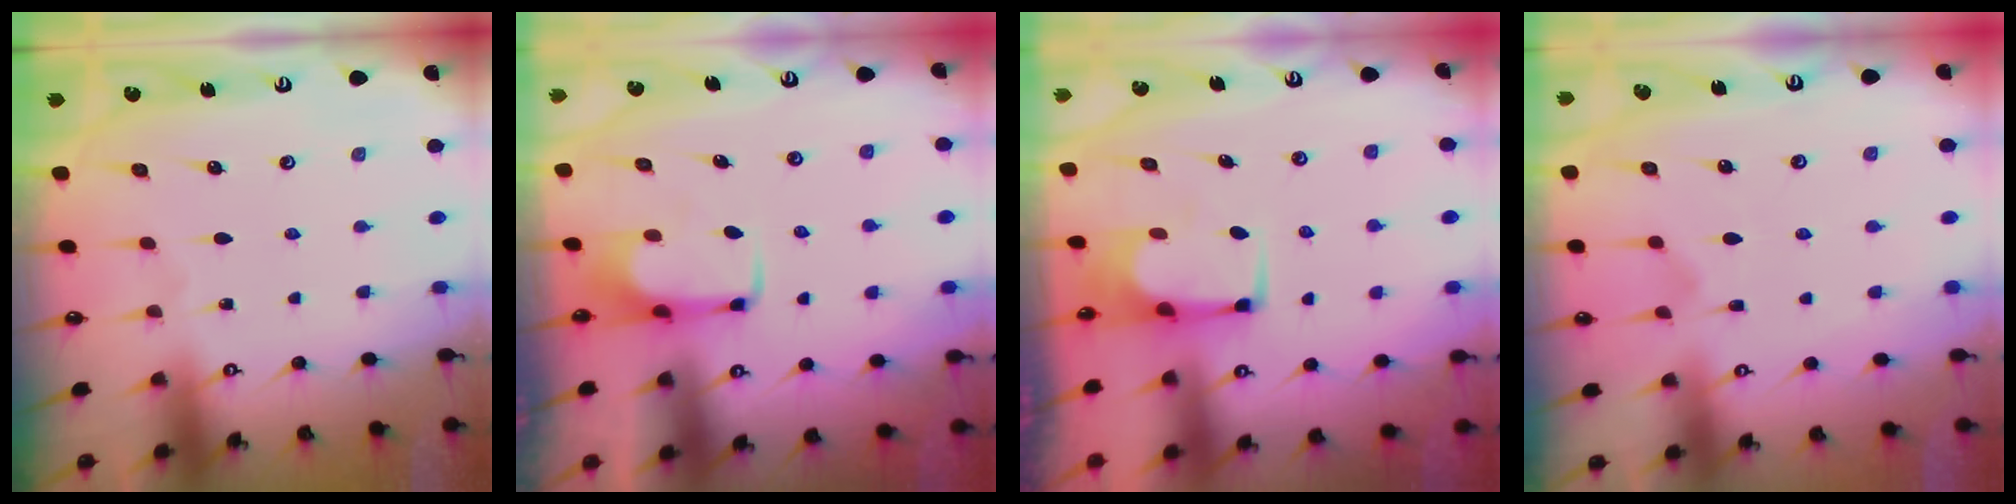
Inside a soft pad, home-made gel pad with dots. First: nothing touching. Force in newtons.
{"total": 2.0, "press": 2.0, "slide": 0.4}
{"total": 1.8, "press": 1.7, "slide": 0.3}
{"total": 2.7, "press": 2.4, "slide": 1.2}